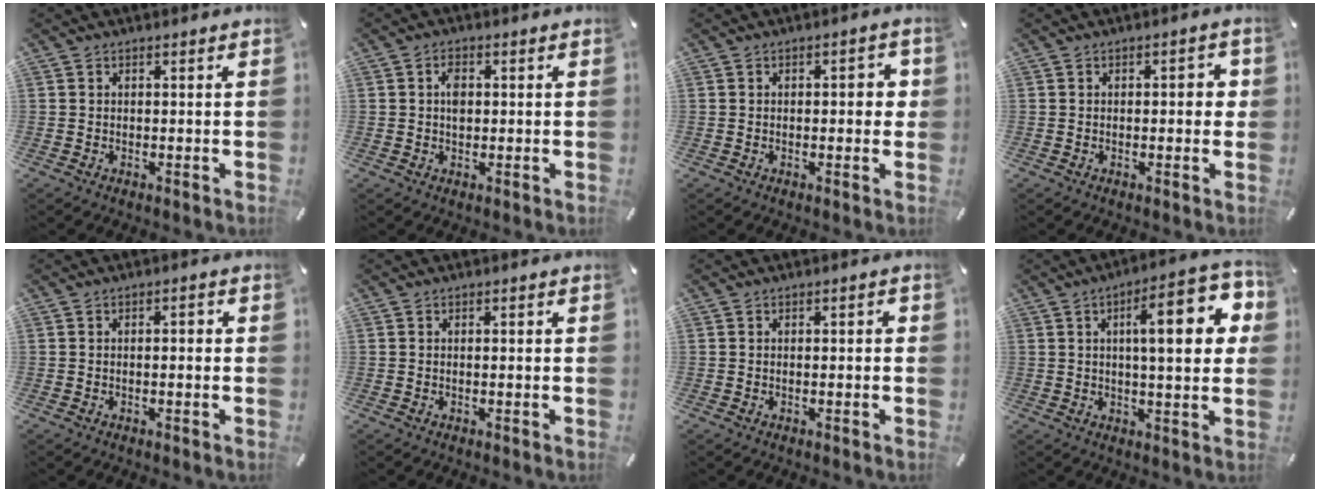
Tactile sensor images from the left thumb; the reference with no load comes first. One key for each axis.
{"total": 3.3, "fx": 0.4, "fy": 2.2, "fz": 2.4, "tx": -0.042, "ty": 0.004, "tz": 0.003}
{"total": 4.1, "fx": 0.0, "fy": 1.9, "fz": 3.6, "tx": -0.040, "ty": 0.000, "tz": -0.007}
{"total": 3.9, "fx": -0.1, "fy": 1.8, "fz": 3.4, "tx": -0.037, "ty": -0.001, "tz": -0.009}
{"total": 2.0, "fx": -0.5, "fy": 0.7, "fz": 1.8, "tx": -0.030, "ty": 0.008, "tz": -0.012}
{"total": 0.9, "fx": -0.1, "fy": 0.2, "fz": 0.9, "tx": -0.015, "ty": -0.001, "tz": -0.002}
{"total": 1.5, "fx": -0.2, "fy": 0.6, "fz": 1.4, "tx": -0.025, "ty": 0.003, "tz": -0.005}
{"total": 17.5, "fx": 4.6, "fy": 5.5, "fz": 15.9, "tx": -0.227, "ty": -0.010, "tz": 0.063}